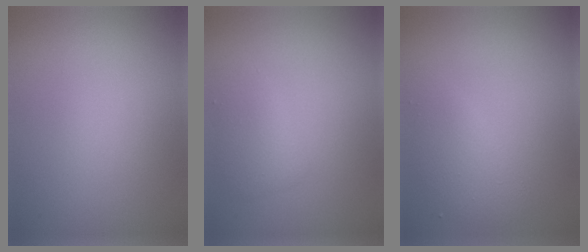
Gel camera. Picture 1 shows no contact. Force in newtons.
{"total": 2.1, "press": 2.1, "slide": 0.1}
{"total": 2.5, "press": 2.5, "slide": 0.1}